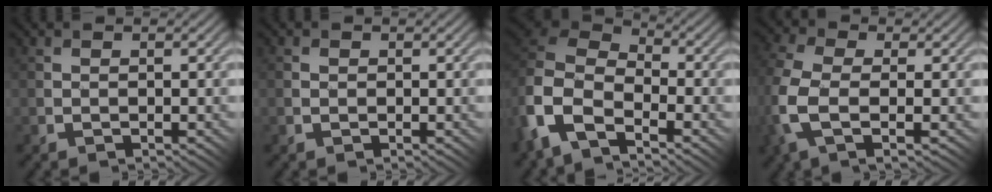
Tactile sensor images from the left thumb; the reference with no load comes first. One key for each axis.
{"total": 1.0, "fx": 0.2, "fy": 0.9, "fz": 0.2, "tx": -0.001, "ty": 0.004, "tz": 0.003}
{"total": 11.9, "fx": -5.4, "fy": 7.7, "fz": 7.3, "tx": -0.185, "ty": -0.042, "tz": -0.094}
{"total": 8.9, "fx": -1.8, "fy": 5.0, "fz": 7.1, "tx": -0.219, "ty": -0.008, "tz": -0.041}